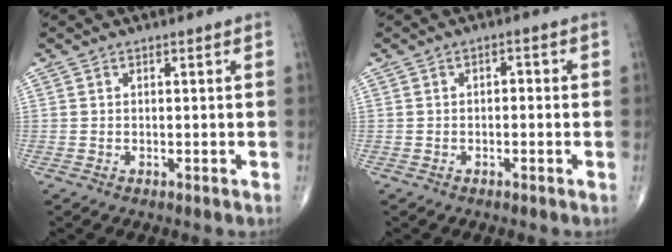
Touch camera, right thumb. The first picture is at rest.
{"total": 1.6, "force": [-0.1, 0.9, 1.2], "torque": [-0.012, 0.008, -0.006]}